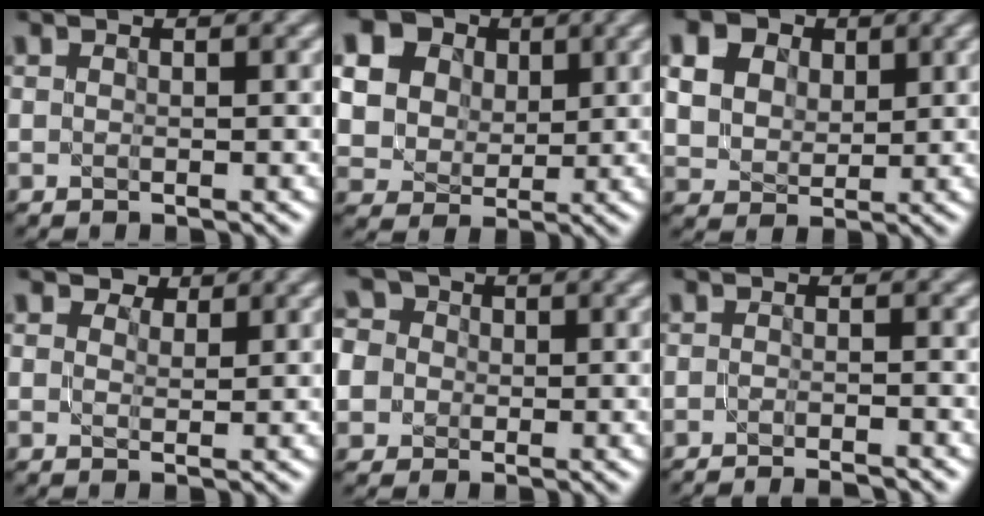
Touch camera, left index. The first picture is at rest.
{"total": 12.9, "force": [5.4, 10.5, 5.2], "torque": [-0.157, 0.017, 0.099]}
{"total": 10.5, "force": [5.5, 7.4, 5.0], "torque": [-0.126, 0.029, 0.084]}
{"total": 1.8, "force": [1.4, 1.0, 0.6], "torque": [-0.010, -0.006, 0.015]}
{"total": 8.0, "force": [-0.3, 7.3, 3.2], "torque": [-0.064, 0.027, -0.047]}
{"total": 3.7, "force": [-3.3, 0.5, 1.7], "torque": [-0.016, 0.001, -0.049]}